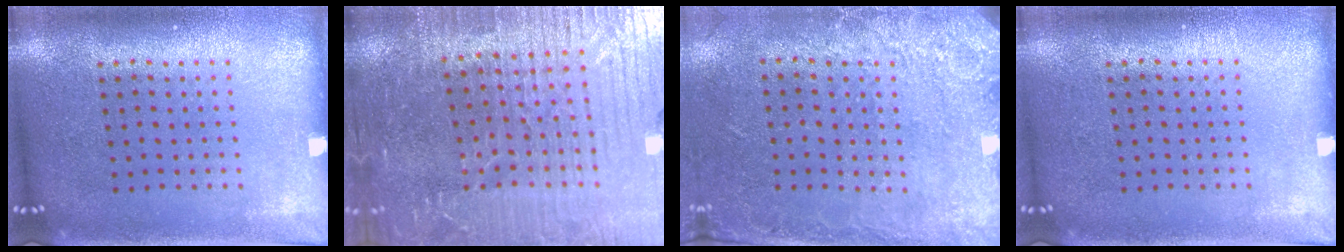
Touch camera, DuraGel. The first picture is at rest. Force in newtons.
{"total": 5.3, "press": 4.8, "slide": 2.0}
{"total": 2.8, "press": 2.0, "slide": 1.9}
{"total": 0.0}